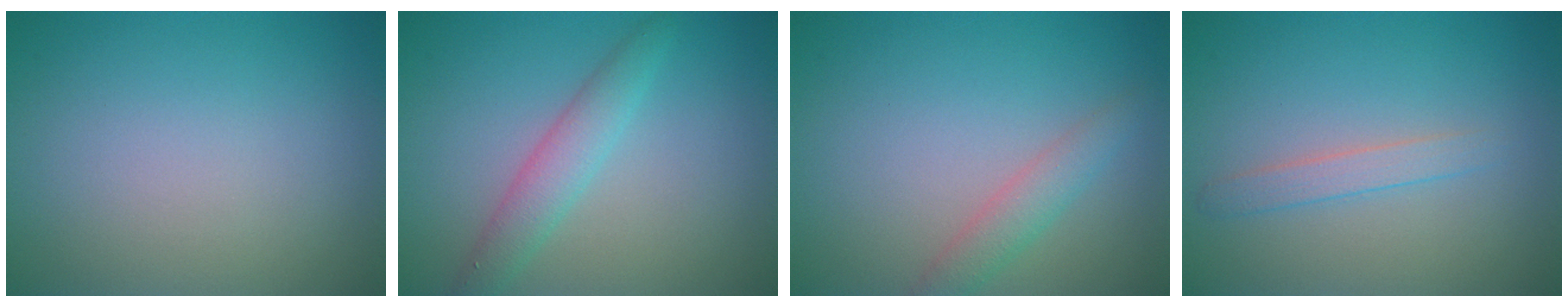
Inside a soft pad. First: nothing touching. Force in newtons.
{"total": 2.8, "press": 2.8, "slide": 0.0}
{"total": 2.1, "press": 2.1, "slide": 0.1}
{"total": 1.6, "press": 1.6, "slide": 0.1}